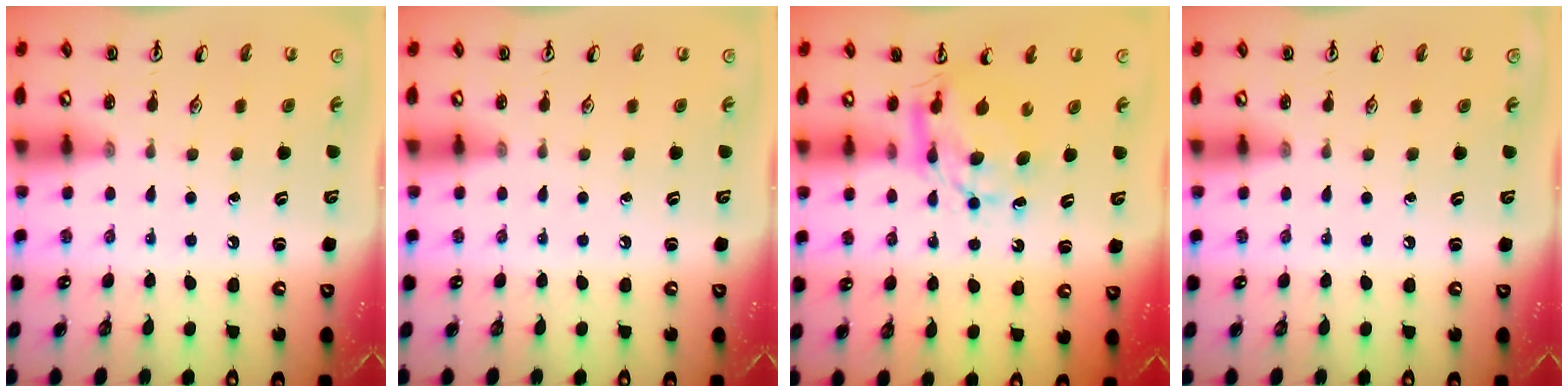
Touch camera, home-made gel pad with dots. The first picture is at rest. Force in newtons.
{"total": 0.0}
{"total": 6.9, "press": 6.9, "slide": 0.6}
{"total": 0.0}